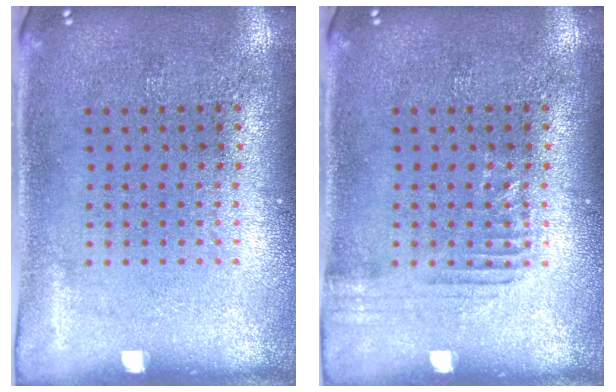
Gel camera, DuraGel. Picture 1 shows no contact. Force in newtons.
{"total": 1.2, "press": 1.2, "slide": 0.1}